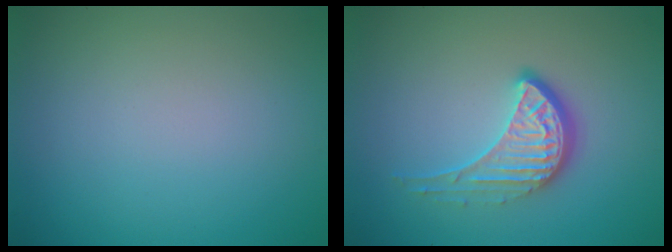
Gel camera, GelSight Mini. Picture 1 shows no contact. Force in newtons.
{"total": 4.1, "press": 3.0, "slide": 2.8}